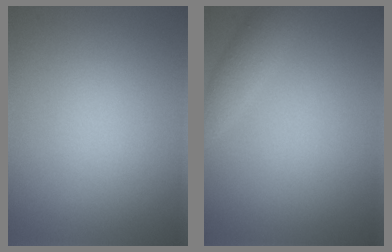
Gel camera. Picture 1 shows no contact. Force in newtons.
{"total": 1.9, "press": 1.9, "slide": 0.1}